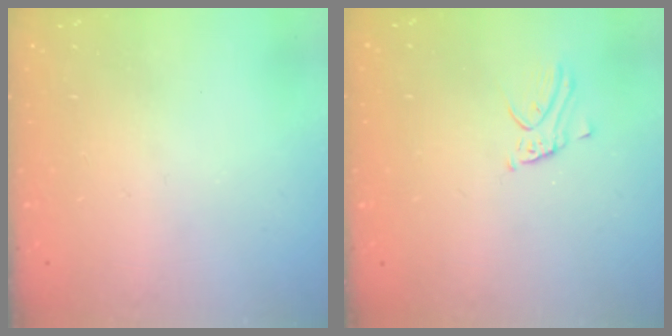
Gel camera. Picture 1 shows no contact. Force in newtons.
{"total": 3.0, "press": 3.0, "slide": 0.1}